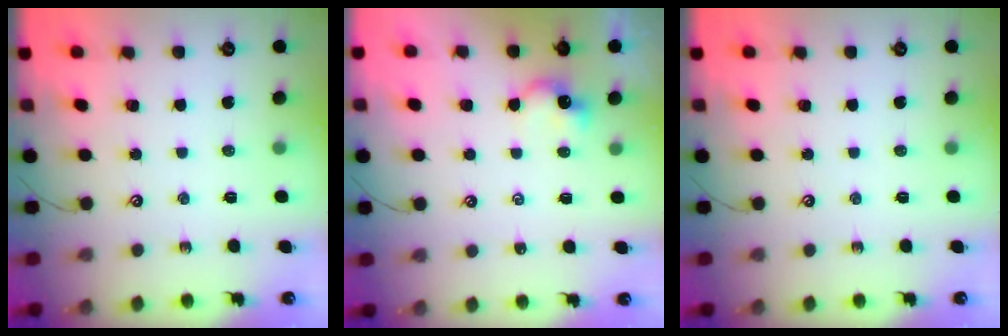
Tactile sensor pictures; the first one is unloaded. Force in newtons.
{"total": 1.1, "press": 1.1, "slide": 0.3}
{"total": 0.0}